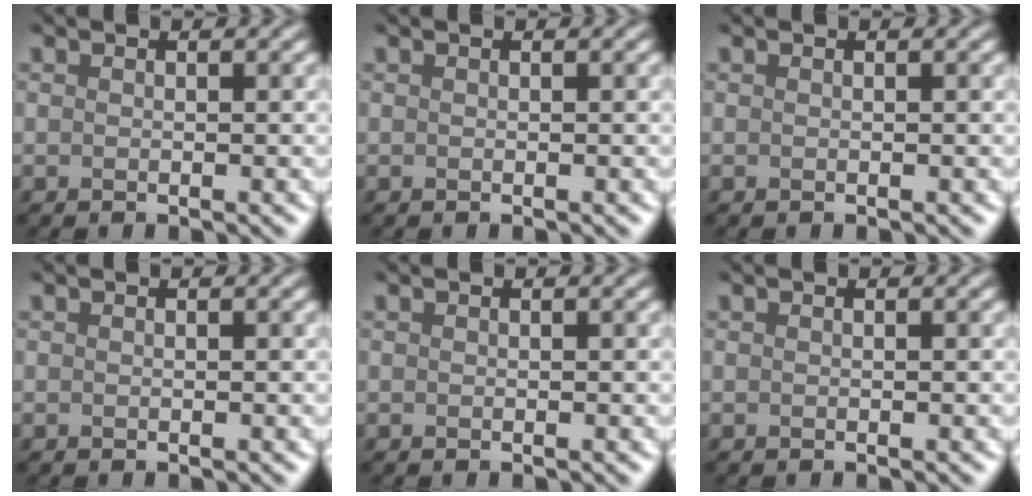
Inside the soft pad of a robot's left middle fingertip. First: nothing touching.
{"total": 0.0}
{"total": 0.0}
{"total": 0.0}
{"total": 0.0}
{"total": 0.0}